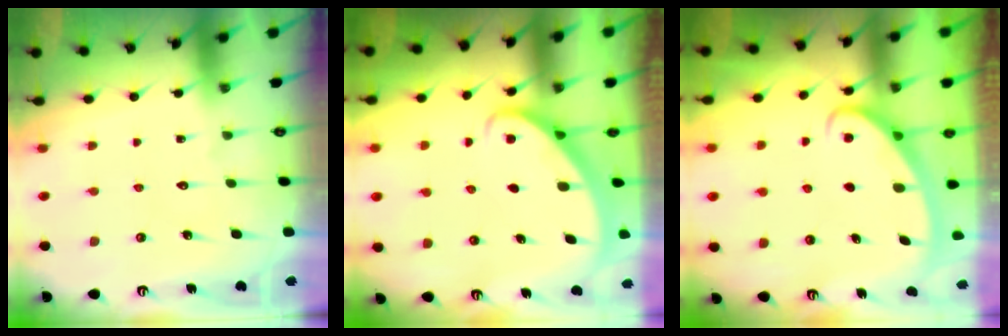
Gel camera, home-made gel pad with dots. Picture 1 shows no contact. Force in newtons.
{"total": 2.1, "press": 2.1, "slide": 0.2}
{"total": 3.0, "press": 2.9, "slide": 0.4}